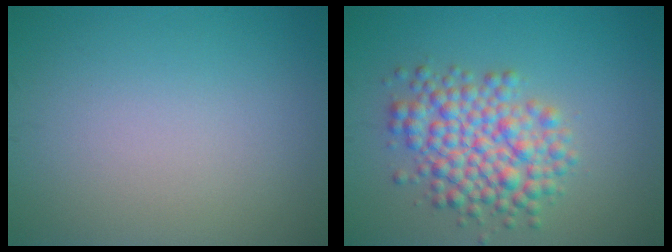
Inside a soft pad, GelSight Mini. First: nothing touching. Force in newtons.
{"total": 6.1, "press": 6.1, "slide": 0.2}